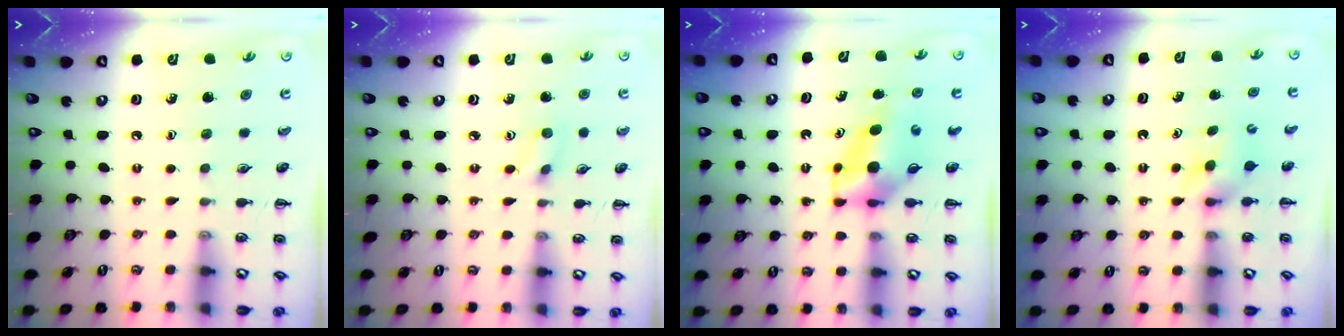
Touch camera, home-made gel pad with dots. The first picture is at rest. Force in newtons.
{"total": 3.1, "press": 2.9, "slide": 1.1}
{"total": 5.7, "press": 5.6, "slide": 1.1}
{"total": 4.9, "press": 4.7, "slide": 1.3}